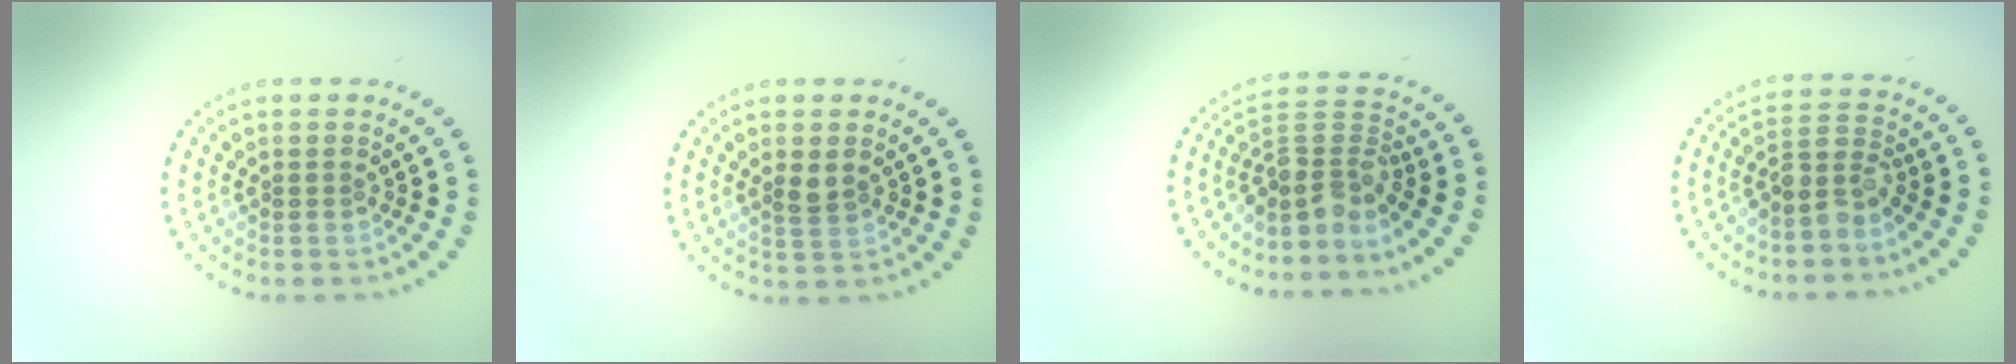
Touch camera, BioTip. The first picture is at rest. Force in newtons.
{"total": 1.5, "press": 1.4, "slide": 0.5}
{"total": 3.6, "press": 2.4, "slide": 2.7}
{"total": 3.0, "press": 2.3, "slide": 1.9}